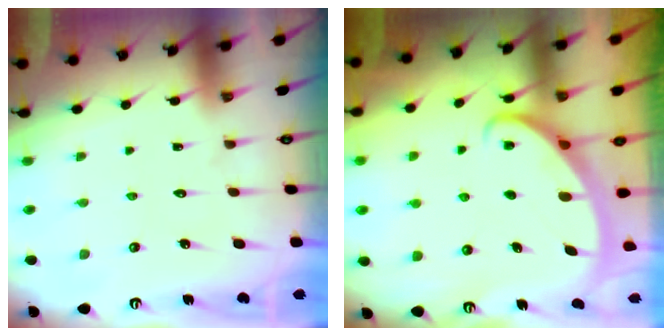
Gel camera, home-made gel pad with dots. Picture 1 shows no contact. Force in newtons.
{"total": 2.6, "press": 2.6, "slide": 0.5}